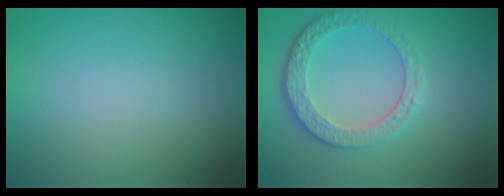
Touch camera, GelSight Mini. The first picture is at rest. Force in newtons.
{"total": 4.5, "press": 3.4, "slide": 3.0}